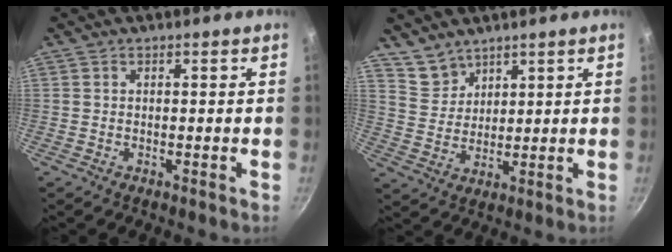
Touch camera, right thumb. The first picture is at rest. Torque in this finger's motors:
{"motor_torque": [-0.68, 0.44, -0.06, 0.10, -0.06]}